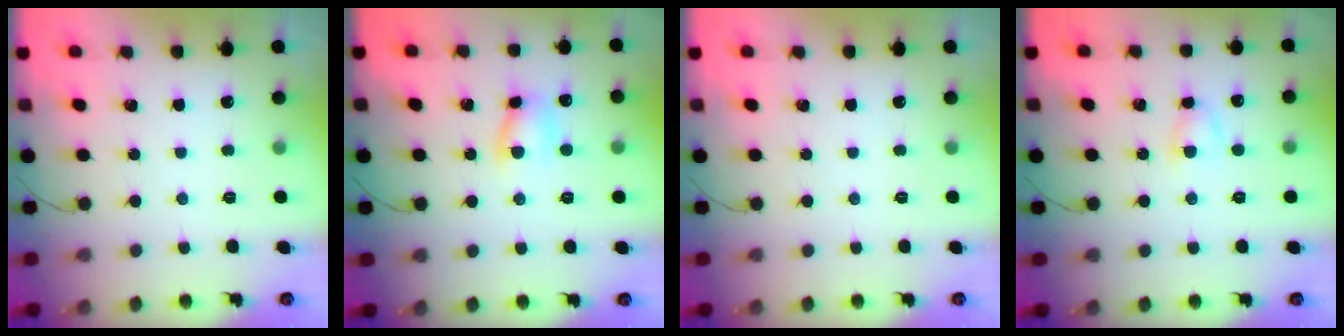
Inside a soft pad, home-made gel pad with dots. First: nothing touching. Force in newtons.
{"total": 6.4, "press": 6.4, "slide": 0.1}
{"total": 0.0}
{"total": 3.5, "press": 3.4, "slide": 0.7}